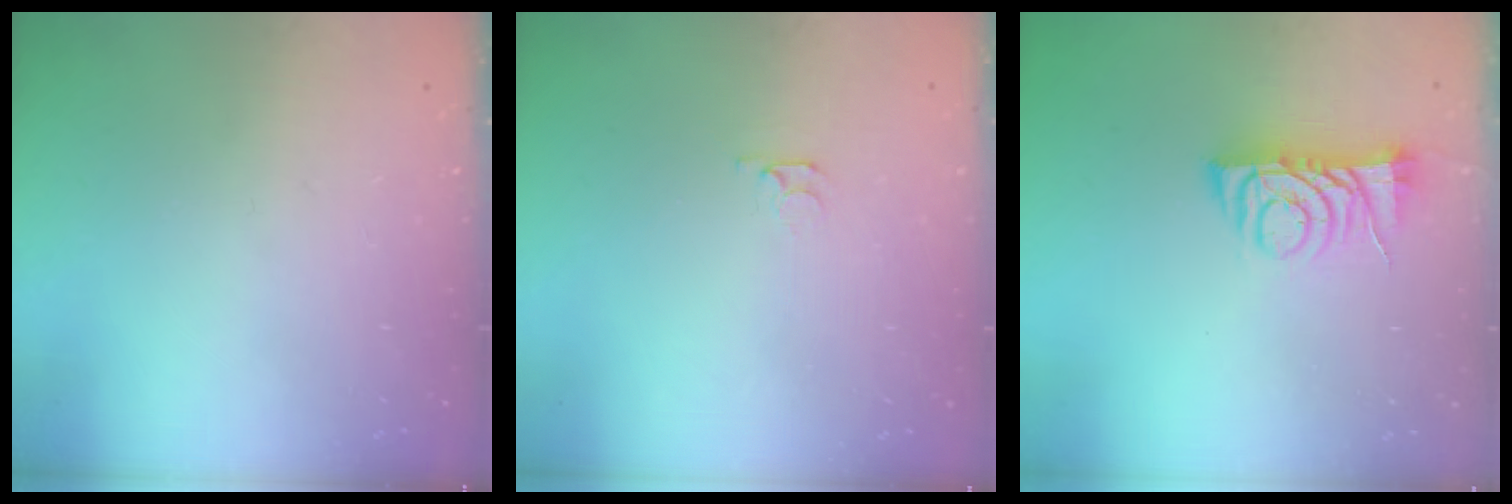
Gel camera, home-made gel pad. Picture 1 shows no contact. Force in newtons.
{"total": 3.4, "press": 3.3, "slide": 0.4}
{"total": 7.4, "press": 7.3, "slide": 1.0}